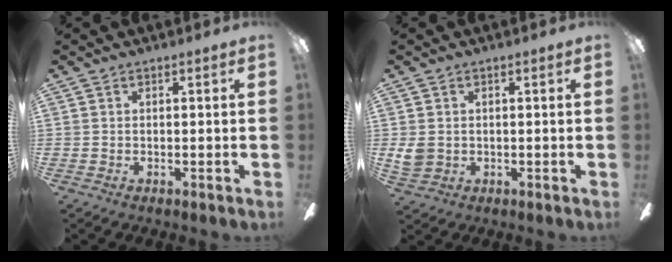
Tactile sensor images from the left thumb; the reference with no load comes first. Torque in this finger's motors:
{"motor_torque": [-0.24, 0.23, 0.23, -0.27, 0.00]}